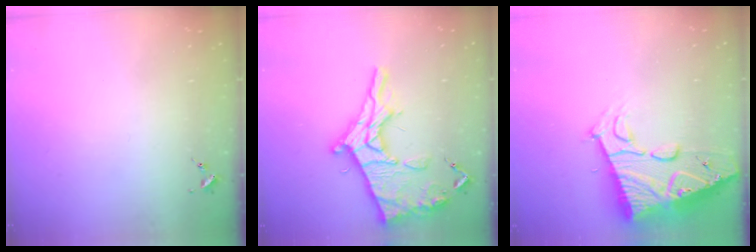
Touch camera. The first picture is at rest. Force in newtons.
{"total": 21.2, "press": 21.2, "slide": 1.8}
{"total": 18.3, "press": 18.2, "slide": 1.7}